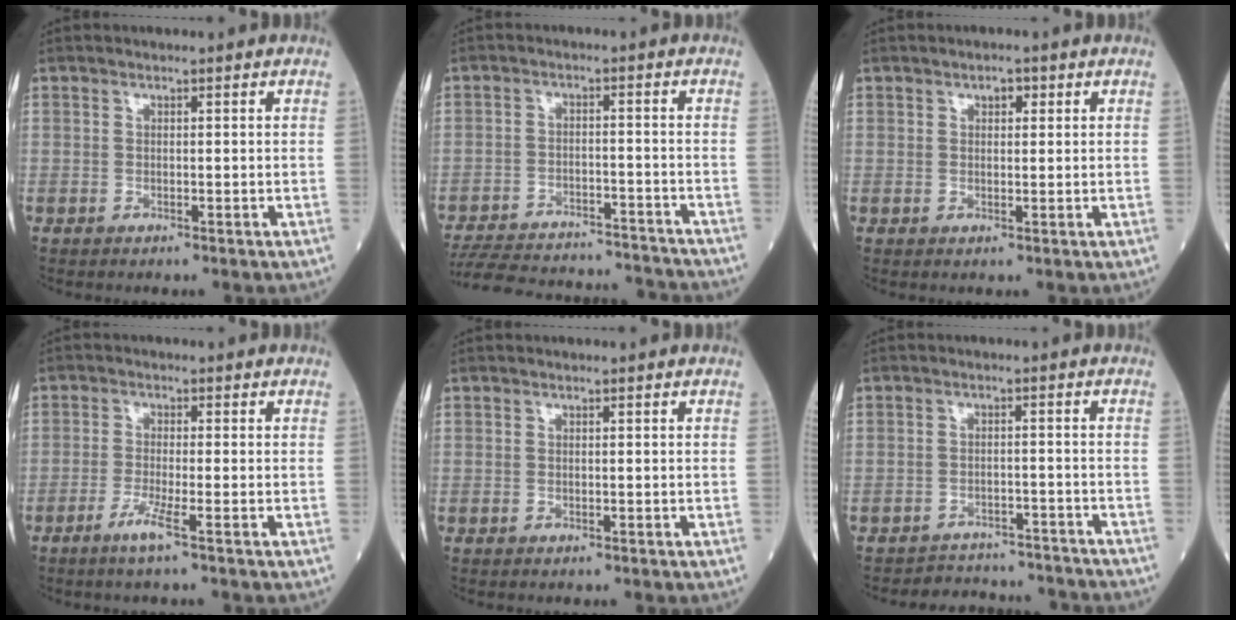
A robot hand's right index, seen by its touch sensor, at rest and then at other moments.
{"total": 20.4, "force": [-19.2, 3.3, 5.9], "torque": [-0.127, -0.010, -0.267]}
{"total": 1.6, "force": [0.8, 0.9, 1.1], "torque": [-0.014, 0.003, 0.011]}
{"total": 3.5, "force": [-2.0, -0.7, 2.8], "torque": [-0.062, -0.010, -0.044]}
{"total": 0.0}
{"total": 8.6, "force": [-8.3, 2.1, -0.2], "torque": [0.010, 0.022, -0.103]}